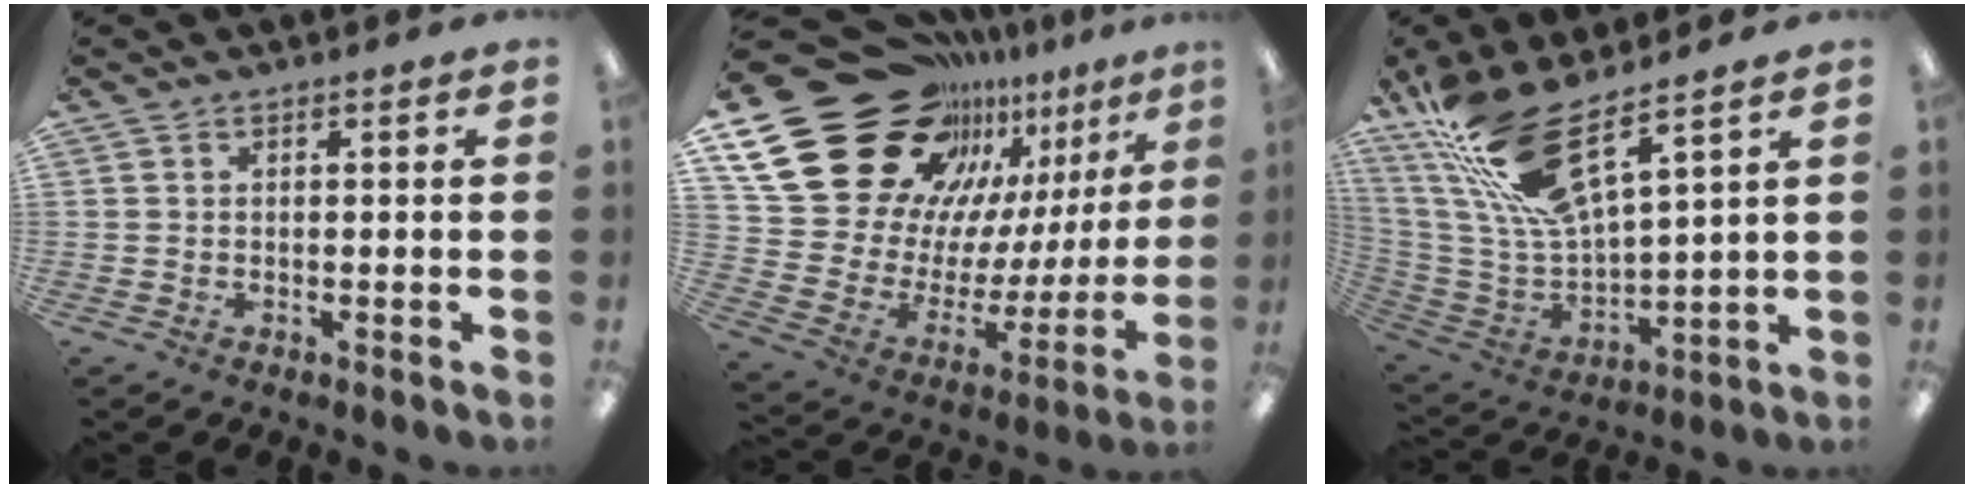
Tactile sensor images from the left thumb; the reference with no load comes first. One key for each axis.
{"total": 29.9, "fx": 20.3, "fy": 16.7, "fz": 14.3, "tx": -0.242, "ty": -0.148, "tz": 0.399}
{"total": 18.4, "fx": 12.9, "fy": 5.3, "fz": 12.0, "tx": -0.265, "ty": -0.078, "tz": 0.229}